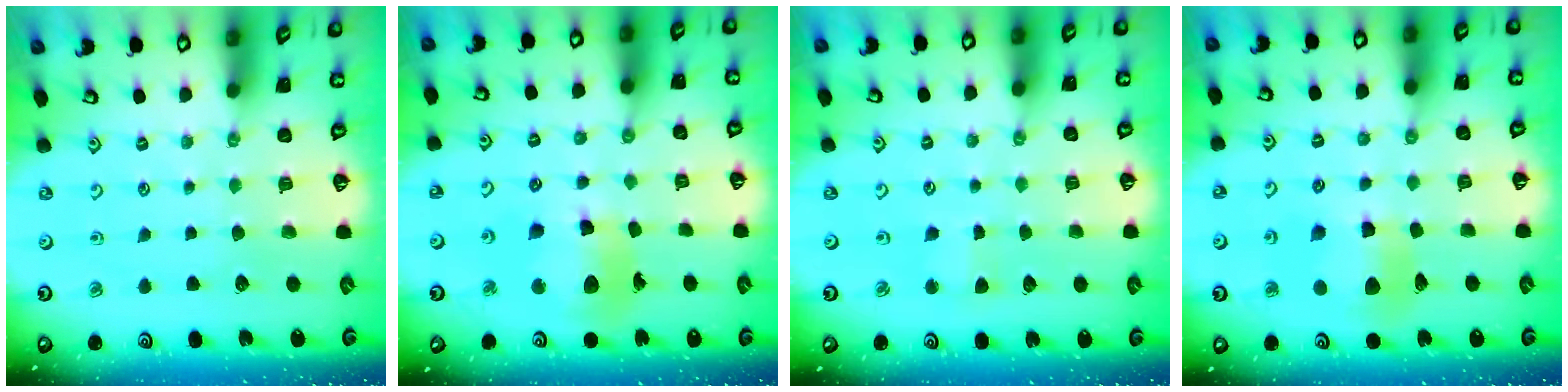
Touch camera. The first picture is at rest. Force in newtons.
{"total": 15.4, "press": 15.3, "slide": 1.9}
{"total": 3.4, "press": 3.4, "slide": 0.2}
{"total": 9.7, "press": 9.6, "slide": 1.5}